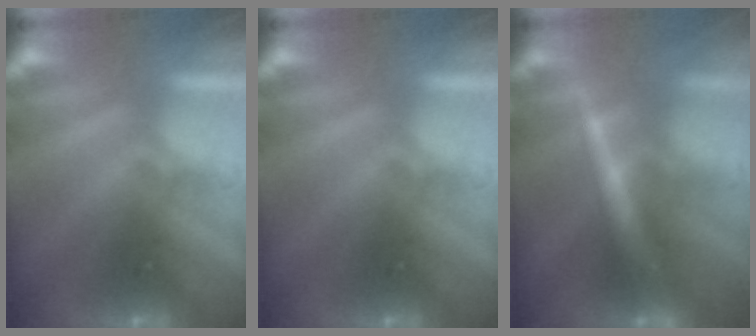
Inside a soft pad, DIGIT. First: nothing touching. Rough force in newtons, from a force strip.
{"total": 0.0}
{"total": 2.4}